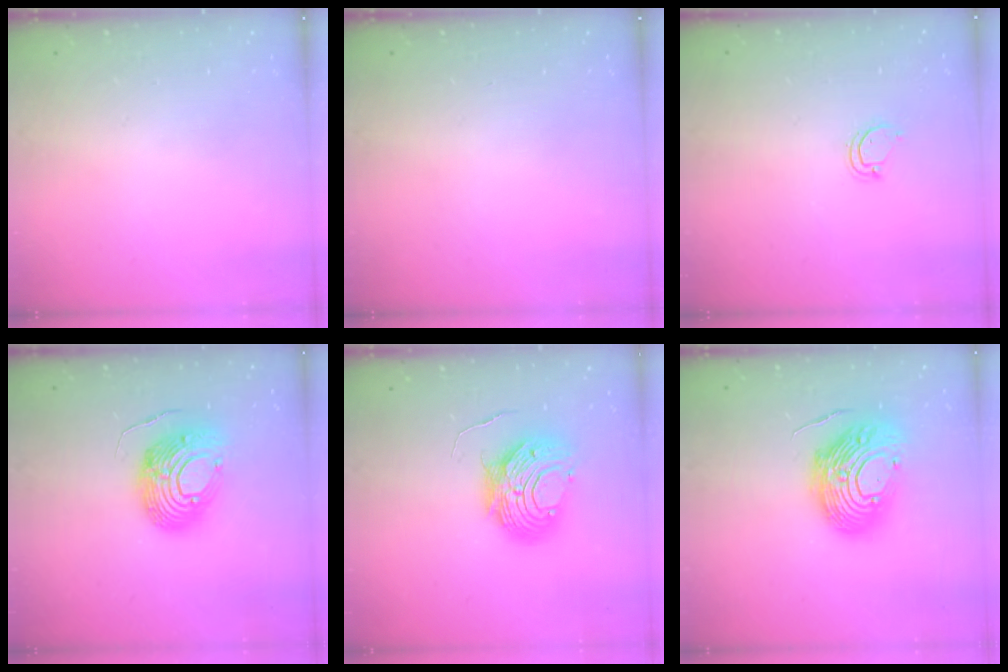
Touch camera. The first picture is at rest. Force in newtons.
{"total": 0.0}
{"total": 3.0, "press": 3.0, "slide": 0.2}
{"total": 13.7, "press": 13.7, "slide": 1.2}
{"total": 10.1, "press": 10.0, "slide": 1.0}
{"total": 16.8, "press": 16.7, "slide": 1.9}